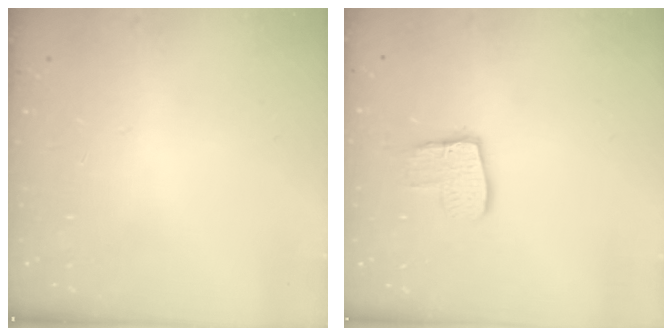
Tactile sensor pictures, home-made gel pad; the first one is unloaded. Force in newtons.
{"total": 10.1, "press": 10.0, "slide": 0.7}